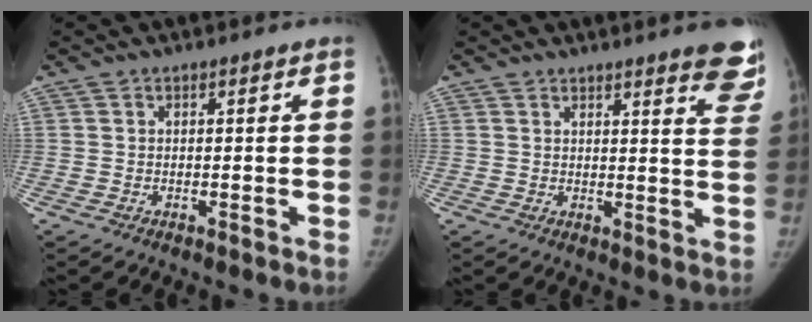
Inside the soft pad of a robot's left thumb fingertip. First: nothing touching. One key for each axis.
{"total": 10.3, "fx": 7.5, "fy": 2.1, "fz": 6.7, "tx": -0.049, "ty": -0.036, "tz": 0.072}